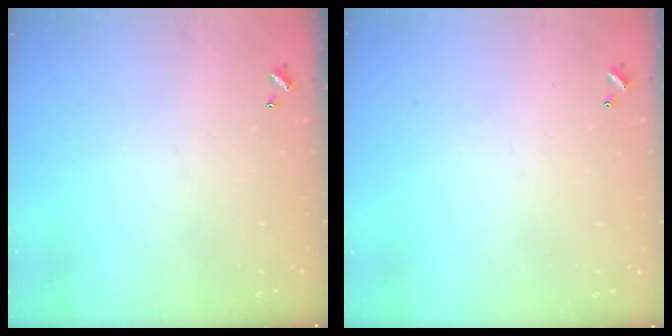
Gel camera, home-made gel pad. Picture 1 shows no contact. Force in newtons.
{"total": 2.5, "press": 2.5, "slide": 0.4}